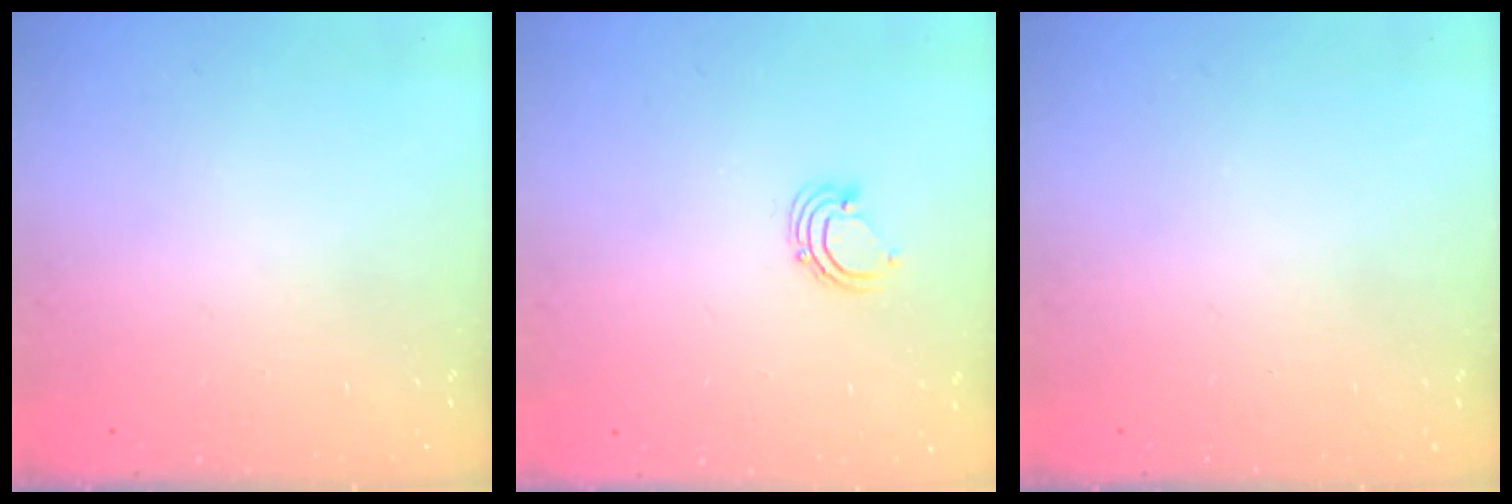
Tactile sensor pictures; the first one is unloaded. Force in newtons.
{"total": 2.9, "press": 2.9, "slide": 0.2}
{"total": 0.0}